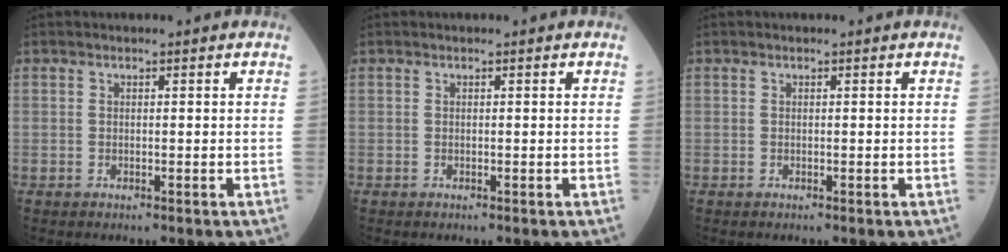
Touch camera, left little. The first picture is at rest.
{"total": 0.0}
{"total": 0.0}